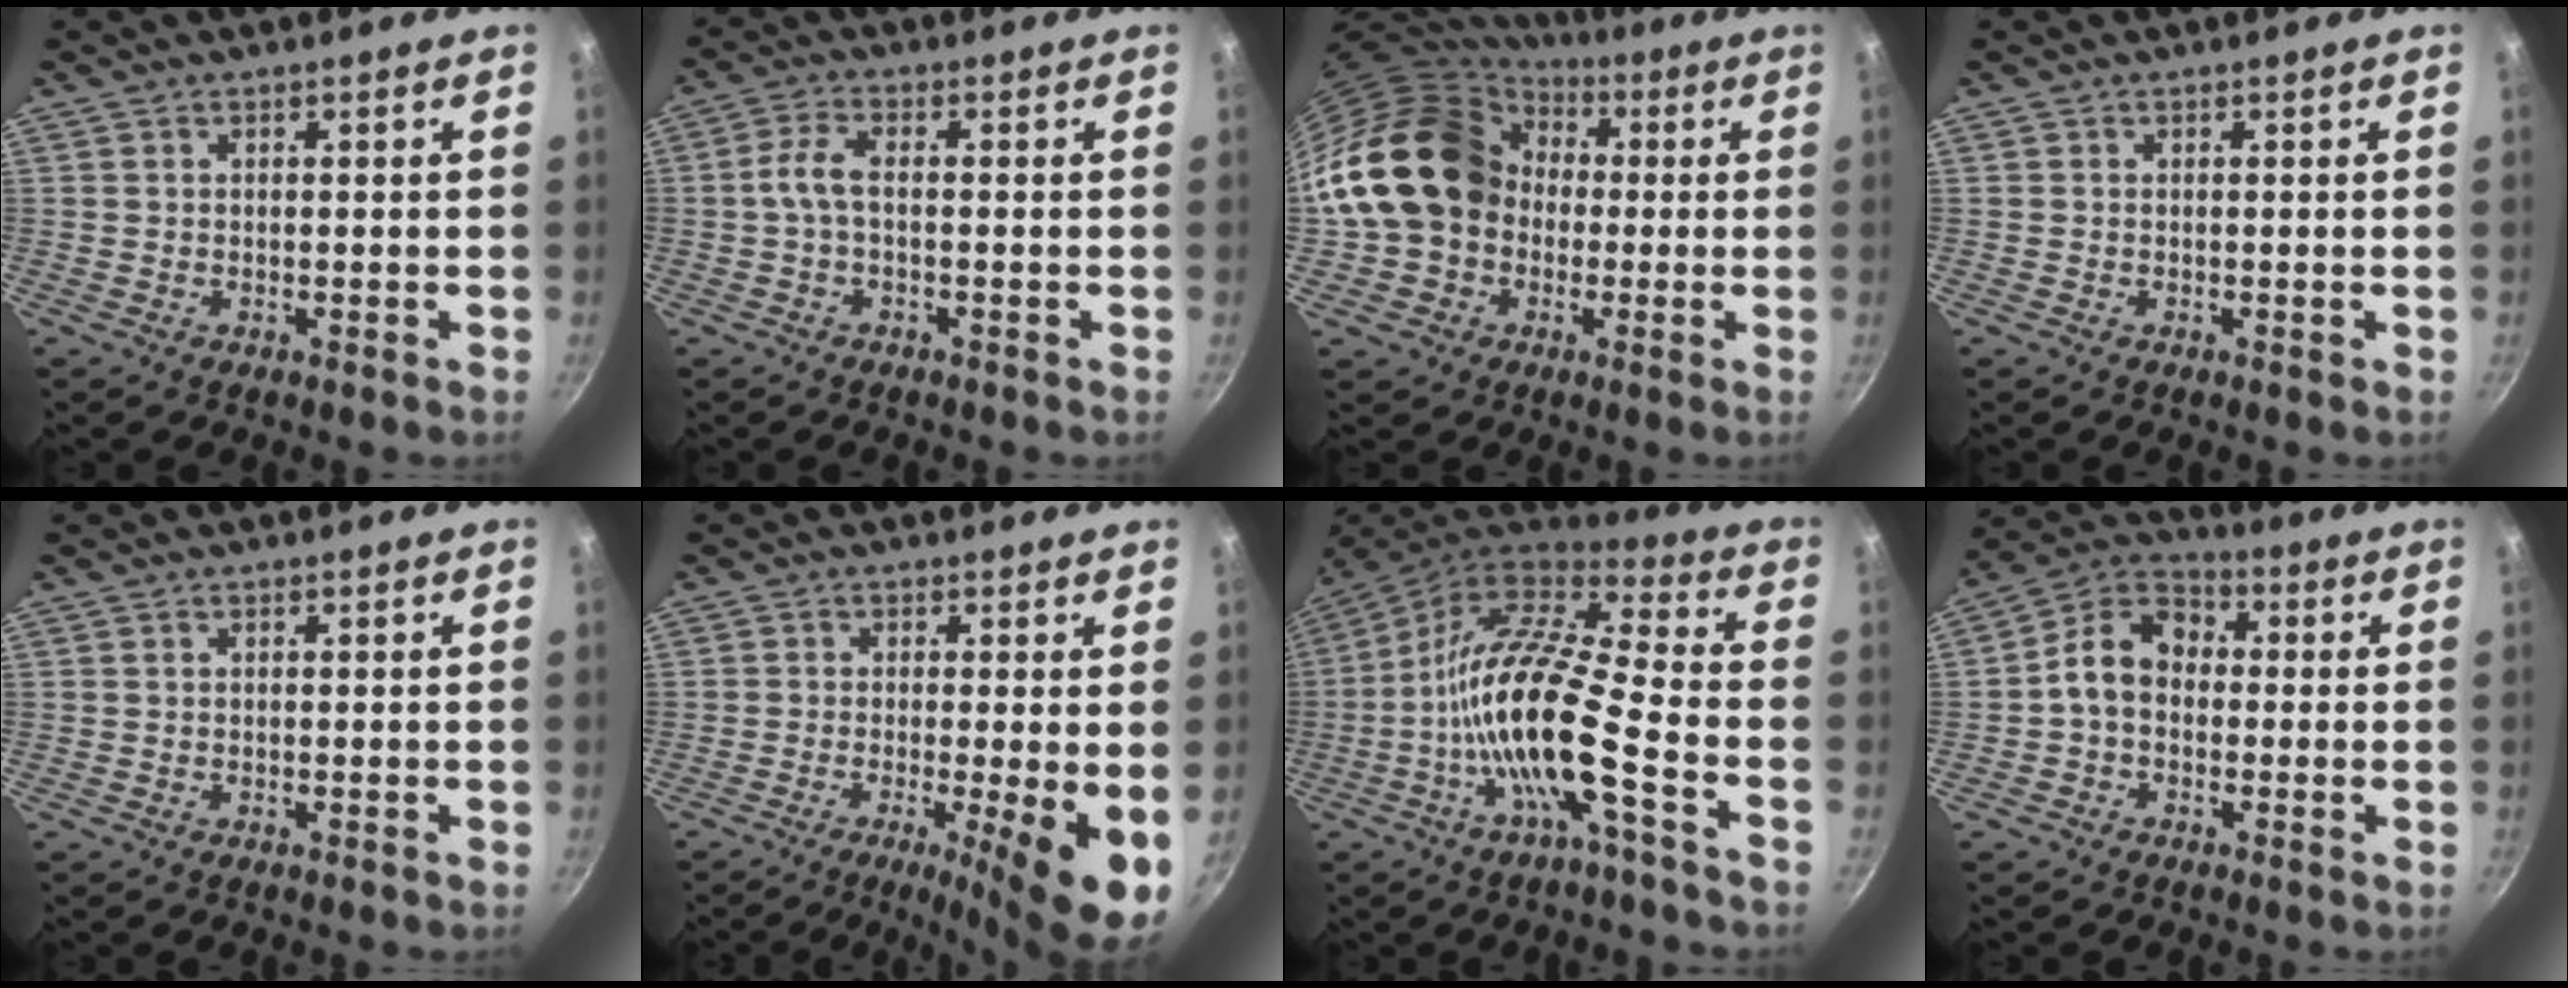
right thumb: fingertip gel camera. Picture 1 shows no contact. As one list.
[{"total": 4.4, "force": [-0.7, 1.6, 4.0], "torque": [-0.097, 0.015, -0.020]}, {"total": 19.3, "force": [1.2, 15.9, 10.8], "torque": [-0.187, 0.048, 0.022]}, {"total": 0.0}, {"total": 0.0}, {"total": 10.2, "force": [-2.2, 1.6, 9.8], "torque": [-0.141, -0.009, -0.032]}, {"total": 19.0, "force": [-6.1, 4.4, 17.5], "torque": [-0.317, 0.048, -0.135]}, {"total": 9.2, "force": [-0.6, 6.9, 6.0], "torque": [-0.082, 0.033, -0.034]}]